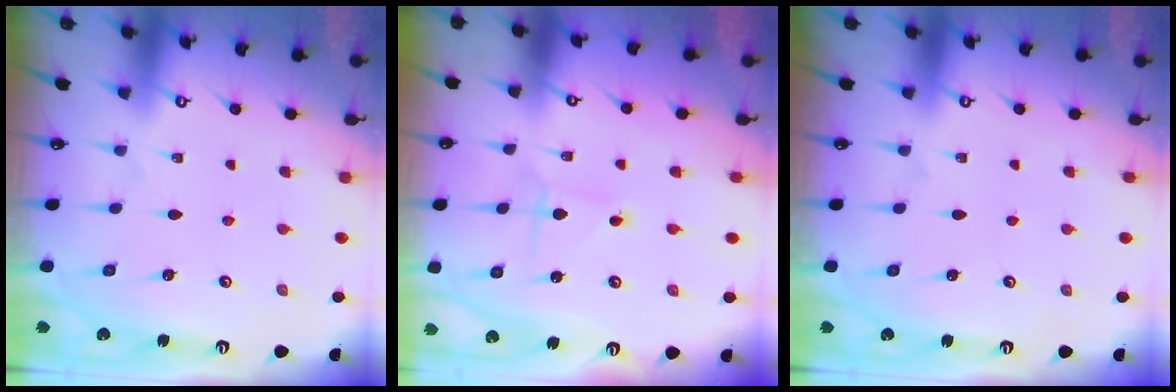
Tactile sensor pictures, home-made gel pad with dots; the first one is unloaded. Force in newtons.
{"total": 1.4, "press": 1.4, "slide": 0.1}
{"total": 0.0}